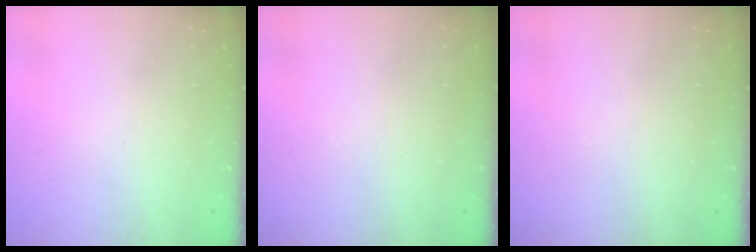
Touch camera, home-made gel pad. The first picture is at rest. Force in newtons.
{"total": 0.0}
{"total": 0.0}